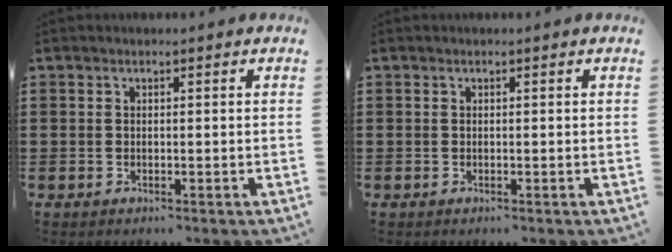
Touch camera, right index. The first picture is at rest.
{"total": 0.0}